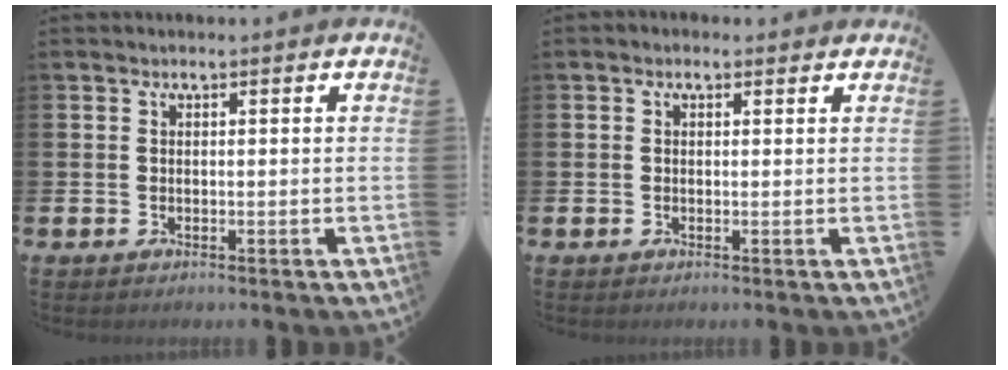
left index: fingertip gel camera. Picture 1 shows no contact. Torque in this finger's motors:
{"motor_torque": [1.56, -0.58, 0.64, 0.10]}